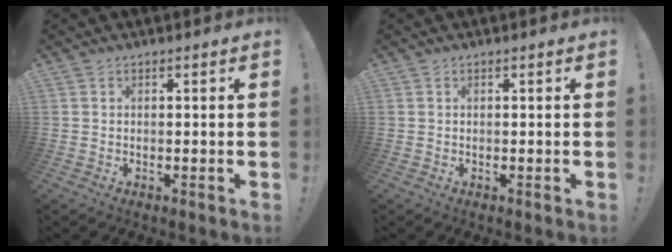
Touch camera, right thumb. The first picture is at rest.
{"total": 0.0}